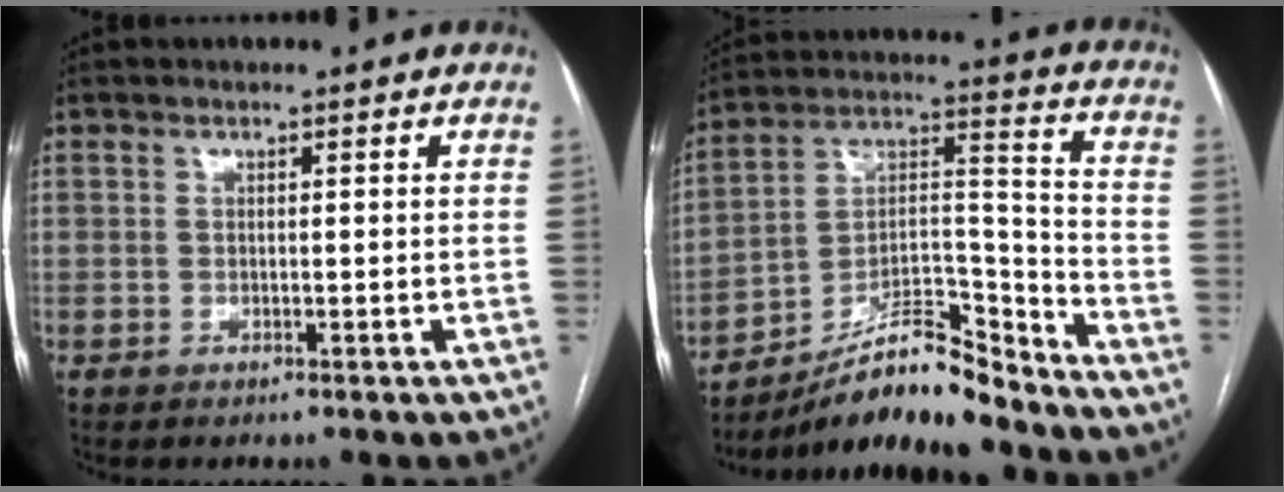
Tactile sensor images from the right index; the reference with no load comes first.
{"total": 14.4, "force": [-12.9, 2.0, 6.0], "torque": [-0.097, 0.037, -0.225]}